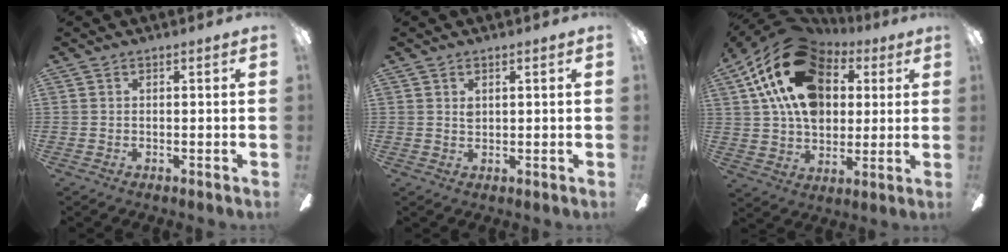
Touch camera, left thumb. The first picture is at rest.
{"total": 1.5, "force": [0.8, 0.8, 1.0], "torque": [-0.015, -0.002, 0.012]}
{"total": 22.9, "force": [9.1, 15.3, 14.4], "torque": [-0.266, -0.022, 0.160]}